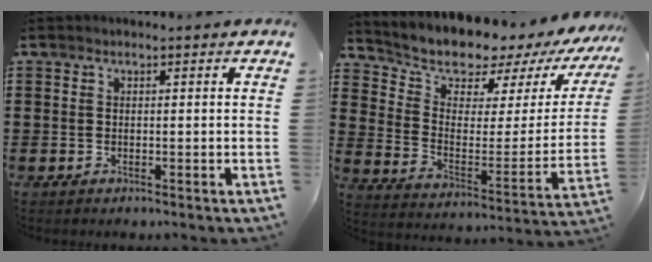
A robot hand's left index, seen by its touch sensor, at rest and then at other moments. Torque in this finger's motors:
{"motor_torque": [2.14, 0.00, 1.05, 0.21]}